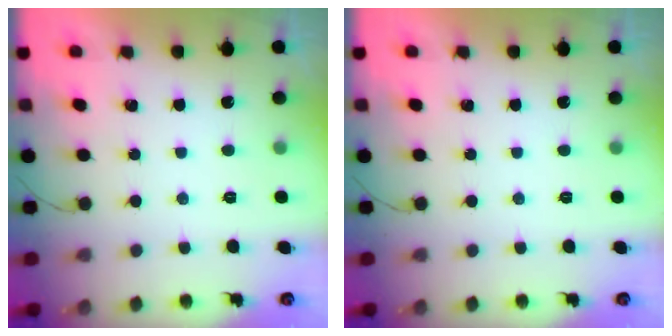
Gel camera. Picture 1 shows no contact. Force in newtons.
{"total": 0.0}